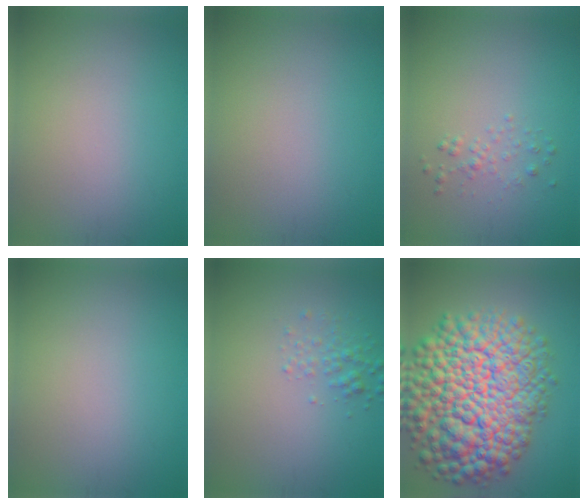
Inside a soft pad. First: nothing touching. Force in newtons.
{"total": 0.0}
{"total": 1.0, "press": 1.0, "slide": 0.0}
{"total": 0.0}
{"total": 1.6, "press": 1.6, "slide": 0.1}
{"total": 15.5, "press": 15.5, "slide": 0.6}